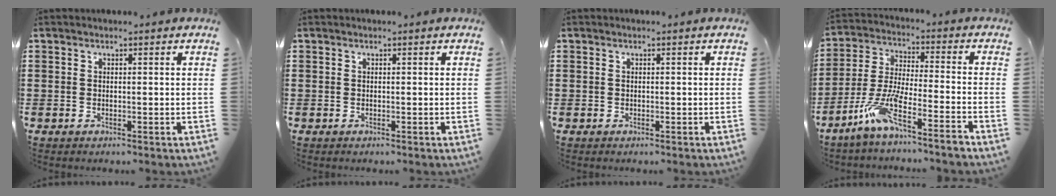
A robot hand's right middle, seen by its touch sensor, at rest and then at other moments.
{"total": 0.0}
{"total": 0.0}
{"total": 8.2, "force": [-6.3, 0.1, 5.2], "torque": [-0.126, -0.016, -0.130]}